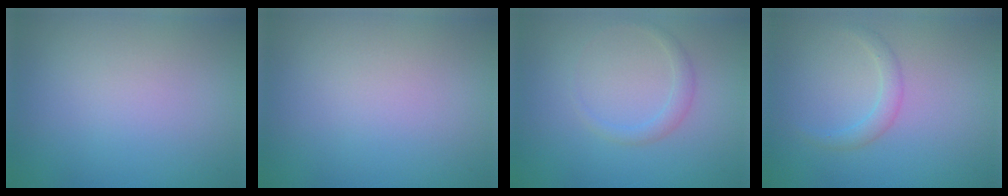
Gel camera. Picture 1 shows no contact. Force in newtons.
{"total": 0.0}
{"total": 1.3, "press": 1.3, "slide": 0.0}
{"total": 1.5, "press": 1.5, "slide": 0.1}